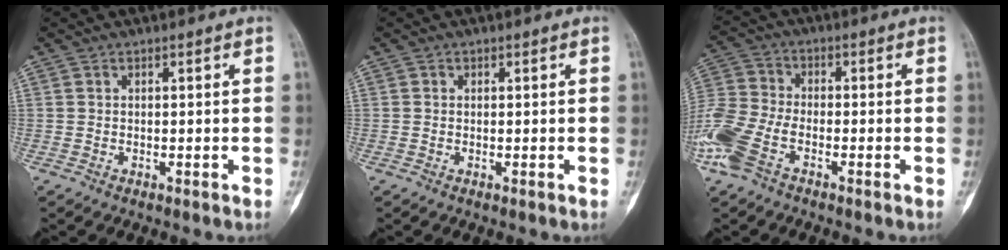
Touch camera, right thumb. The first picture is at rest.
{"total": 0.0}
{"total": 11.2, "force": [-5.3, 6.0, 7.9], "torque": [-0.197, 0.013, -0.113]}